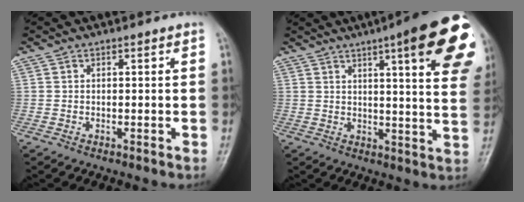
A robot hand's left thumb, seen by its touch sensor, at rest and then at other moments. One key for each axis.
{"total": 22.0, "fx": 10.6, "fy": 4.4, "fz": 18.8, "tx": -0.207, "ty": -0.023, "tz": 0.124}